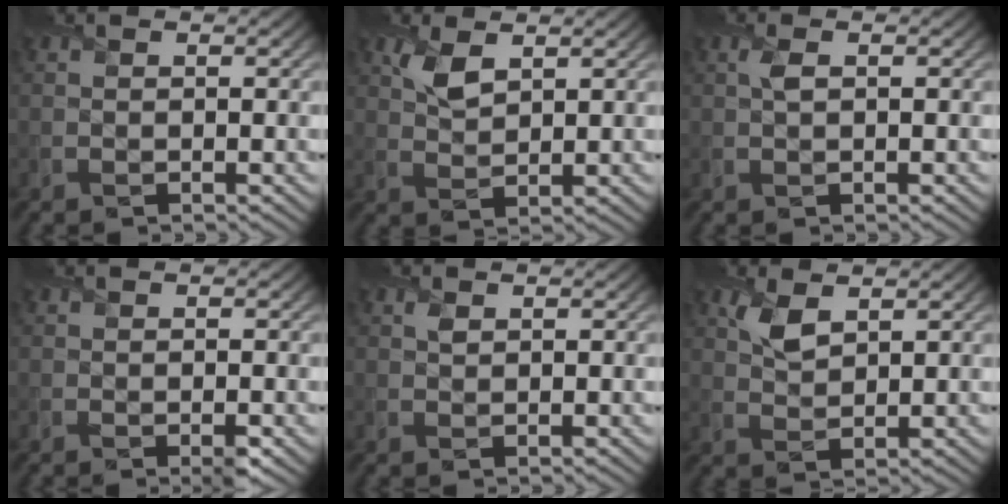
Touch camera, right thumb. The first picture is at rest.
{"total": 3.5, "force": [2.0, 1.6, 2.4], "torque": [-0.060, 0.001, 0.041]}
{"total": 1.3, "force": [0.4, 0.4, 1.1], "torque": [-0.031, 0.005, 0.005]}
{"total": 1.3, "force": [-0.6, 0.4, 1.0], "torque": [-0.017, -0.005, -0.009]}
{"total": 0.9, "force": [0.7, 0.4, 0.4], "torque": [-0.013, 0.002, 0.011]}
{"total": 3.5, "force": [2.0, 1.6, 2.3], "torque": [-0.059, 0.001, 0.041]}